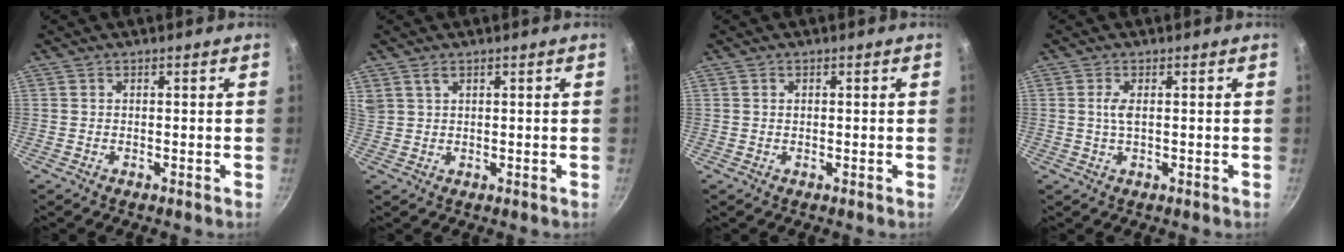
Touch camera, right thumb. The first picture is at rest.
{"total": 2.9, "force": [1.9, 1.5, 1.6], "torque": [-0.032, 0.002, 0.046]}
{"total": 0.5, "force": [0.2, 0.4, 0.3], "torque": [-0.007, 0.002, 0.006]}
{"total": 2.2, "force": [0.4, 0.7, 2.0], "torque": [-0.052, 0.001, 0.010]}